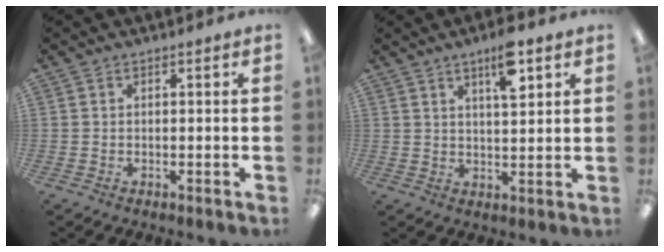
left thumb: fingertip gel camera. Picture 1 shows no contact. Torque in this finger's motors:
{"motor_torque": [0.06, 0.18, -0.21, 0.00, 0.05]}